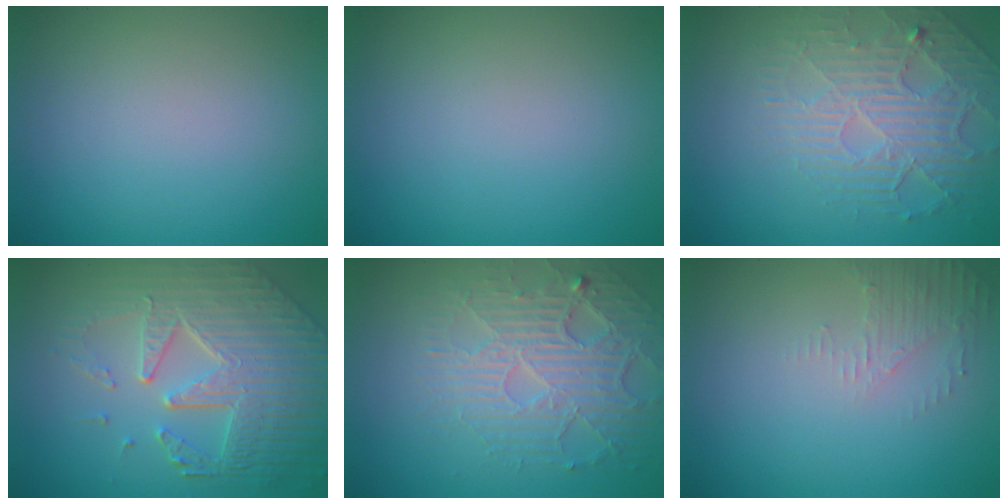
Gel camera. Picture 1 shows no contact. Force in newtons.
{"total": 0.0}
{"total": 4.2, "press": 3.8, "slide": 1.6}
{"total": 8.8, "press": 6.1, "slide": 6.4}
{"total": 5.3, "press": 4.4, "slide": 3.0}
{"total": 1.9, "press": 1.8, "slide": 0.4}